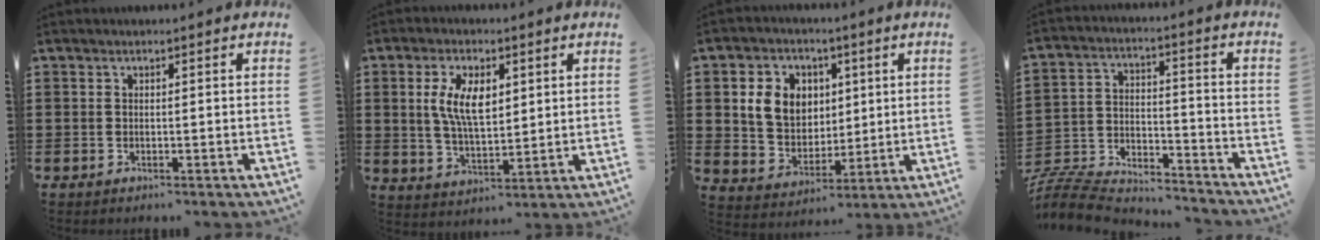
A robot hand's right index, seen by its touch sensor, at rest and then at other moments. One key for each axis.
{"total": 7.7, "fx": 2.2, "fy": 3.7, "fz": 6.4, "tx": -0.133, "ty": 0.011, "tz": 0.038}
{"total": 8.0, "fx": 2.2, "fy": 6.8, "fz": 3.6, "tx": -0.083, "ty": 0.018, "tz": 0.039}
{"total": 6.7, "fx": -6.5, "fy": 1.4, "fz": 1.1, "tx": -0.039, "ty": -0.006, "tz": -0.133}